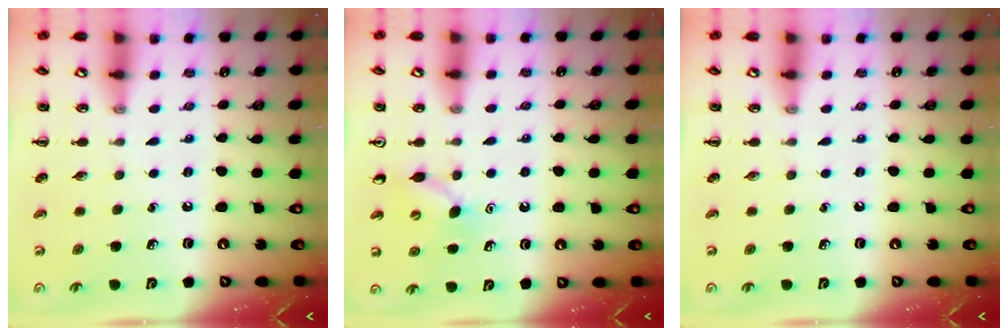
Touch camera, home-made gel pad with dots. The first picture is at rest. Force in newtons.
{"total": 4.1, "press": 4.0, "slide": 1.1}
{"total": 0.0}